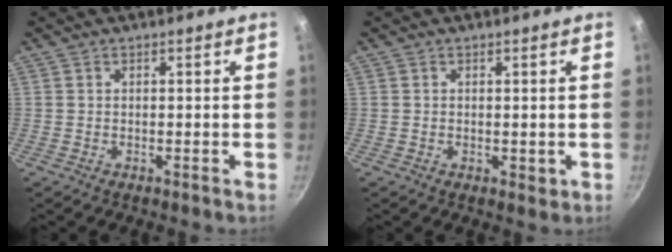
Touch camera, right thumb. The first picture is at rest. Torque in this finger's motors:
{"motor_torque": [-0.35, 0.08, -0.31, 0.17, 0.06]}